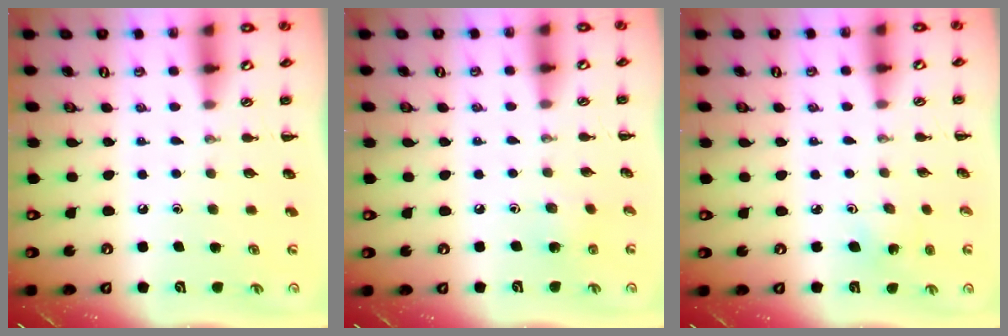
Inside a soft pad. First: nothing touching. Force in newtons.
{"total": 2.4, "press": 2.4, "slide": 0.6}
{"total": 3.8, "press": 3.6, "slide": 1.1}